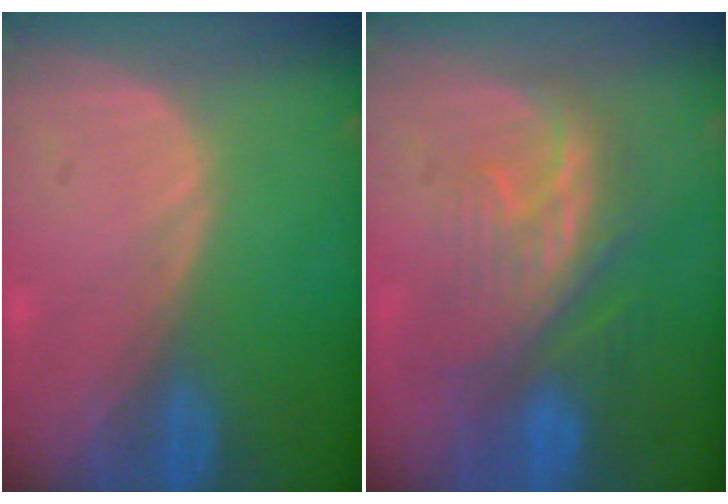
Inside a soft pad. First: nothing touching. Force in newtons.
{"total": 8.4, "press": 8.1, "slide": 1.9}